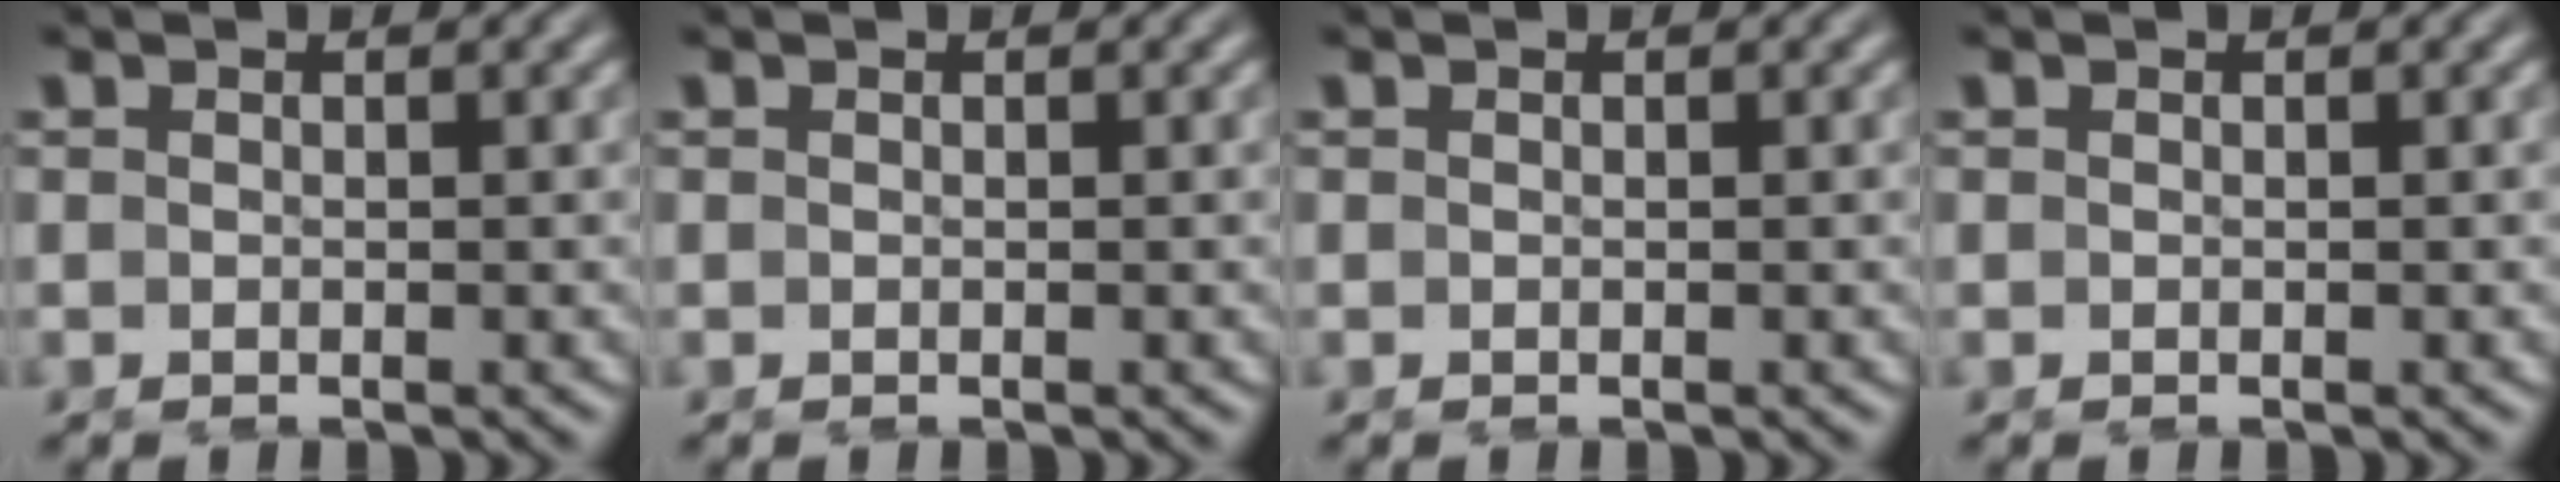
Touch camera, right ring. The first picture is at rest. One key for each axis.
{"total": 0.0}
{"total": 0.0}
{"total": 0.0}